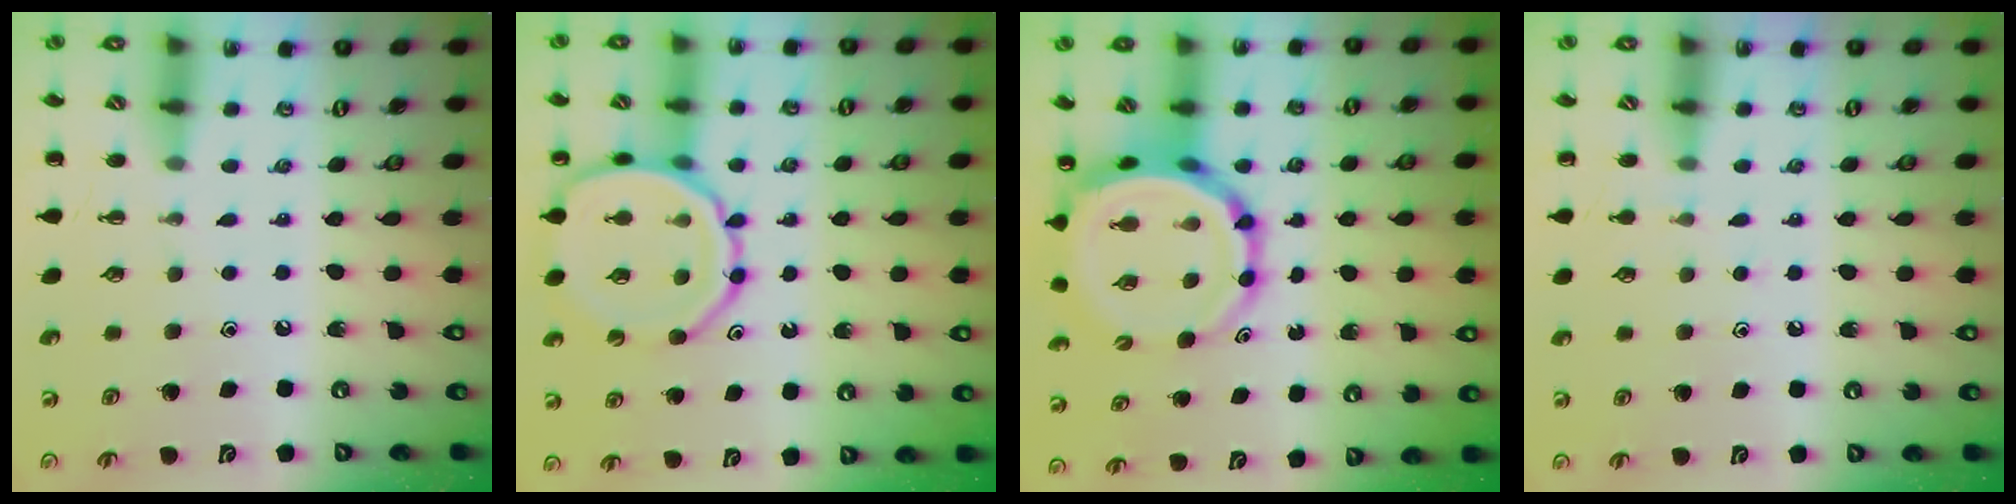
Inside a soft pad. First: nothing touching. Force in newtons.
{"total": 13.3, "press": 13.1, "slide": 2.3}
{"total": 10.5, "press": 10.0, "slide": 3.2}
{"total": 4.5, "press": 4.3, "slide": 1.3}